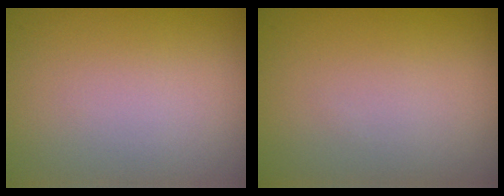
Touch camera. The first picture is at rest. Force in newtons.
{"total": 0.0}